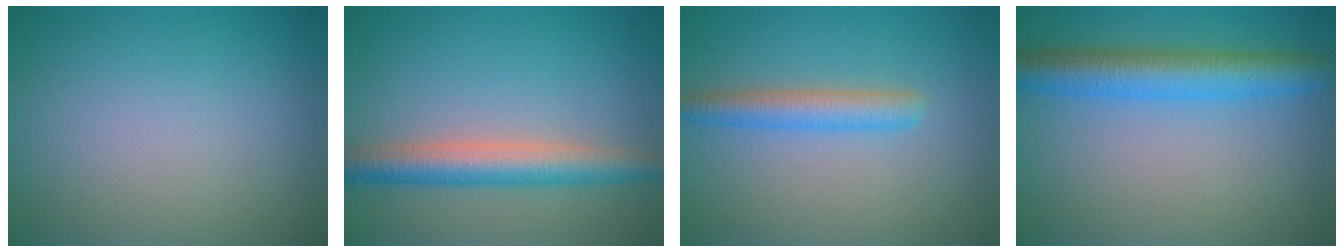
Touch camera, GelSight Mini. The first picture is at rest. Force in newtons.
{"total": 4.6, "press": 4.6, "slide": 0.1}
{"total": 3.0, "press": 3.0, "slide": 0.1}
{"total": 5.5, "press": 5.5, "slide": 0.2}